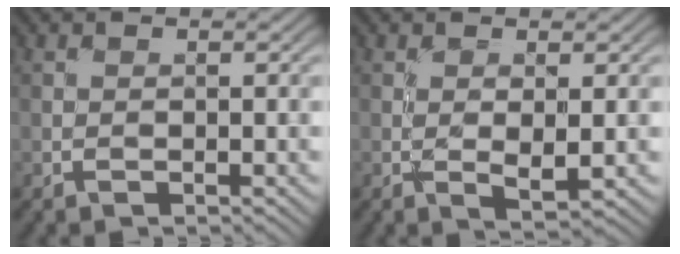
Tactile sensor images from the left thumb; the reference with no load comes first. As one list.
[{"total": 2.4, "force": [0.1, 0.8, 2.2], "torque": [-0.043, -0.006, 0.004]}]